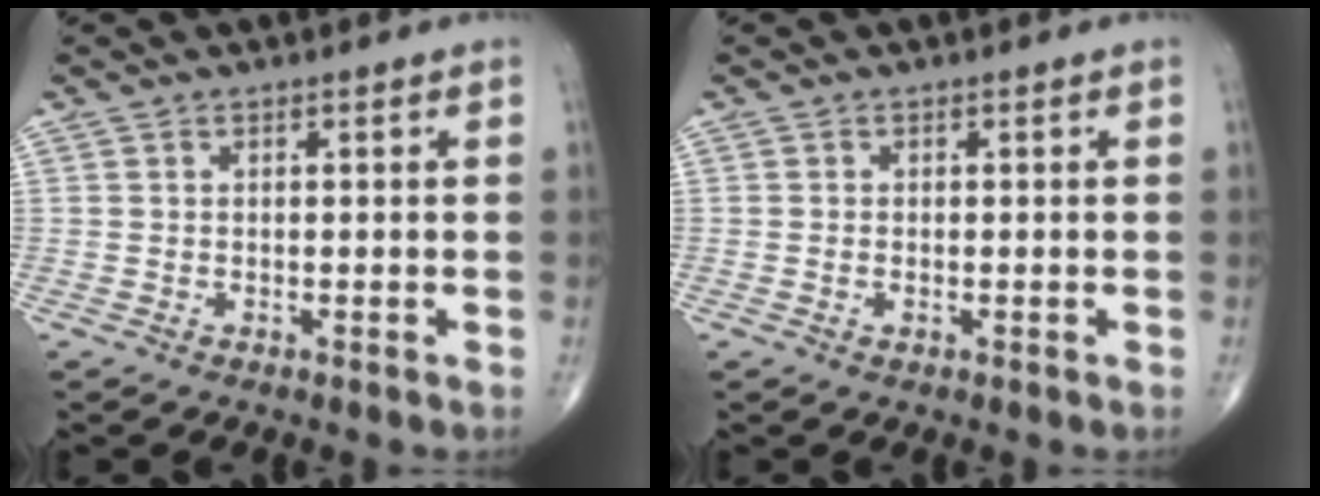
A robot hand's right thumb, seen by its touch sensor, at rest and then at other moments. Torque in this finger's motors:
{"motor_torque": [-0.27, -0.06, -0.08, 0.08, -0.03]}